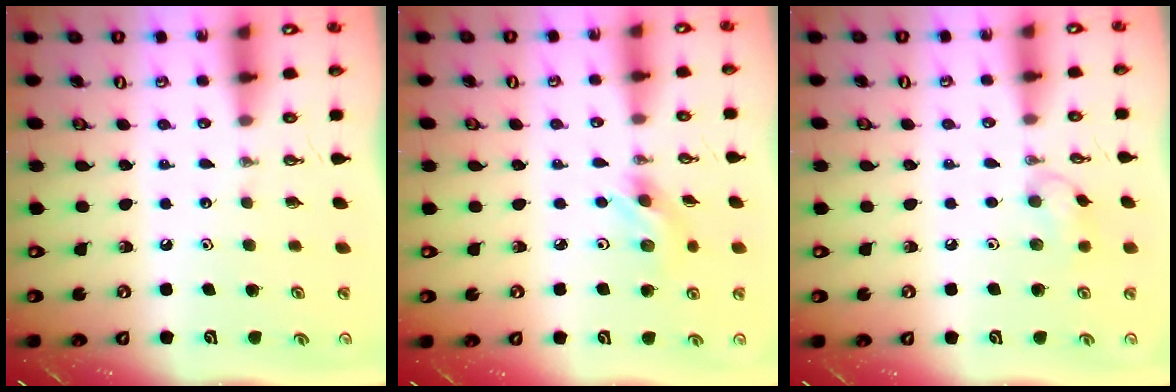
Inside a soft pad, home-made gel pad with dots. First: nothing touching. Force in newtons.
{"total": 4.6, "press": 4.5, "slide": 0.9}
{"total": 7.8, "press": 7.3, "slide": 2.7}